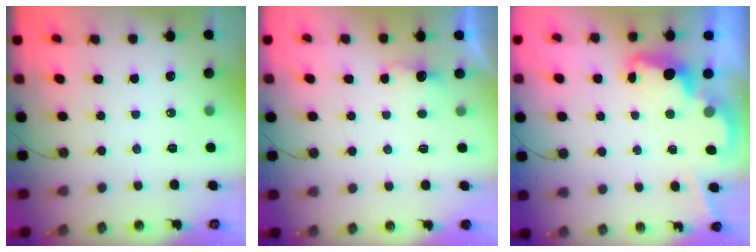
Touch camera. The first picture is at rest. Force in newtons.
{"total": 2.8, "press": 2.7, "slide": 0.9}
{"total": 3.7, "press": 3.7, "slide": 0.6}